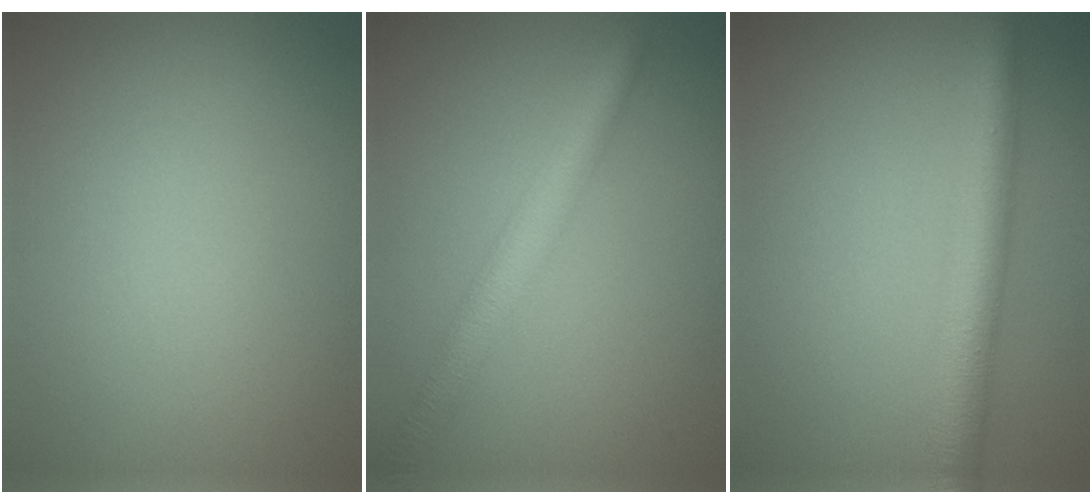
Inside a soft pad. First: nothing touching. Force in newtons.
{"total": 3.8, "press": 3.8, "slide": 0.1}
{"total": 5.1, "press": 5.1, "slide": 0.1}